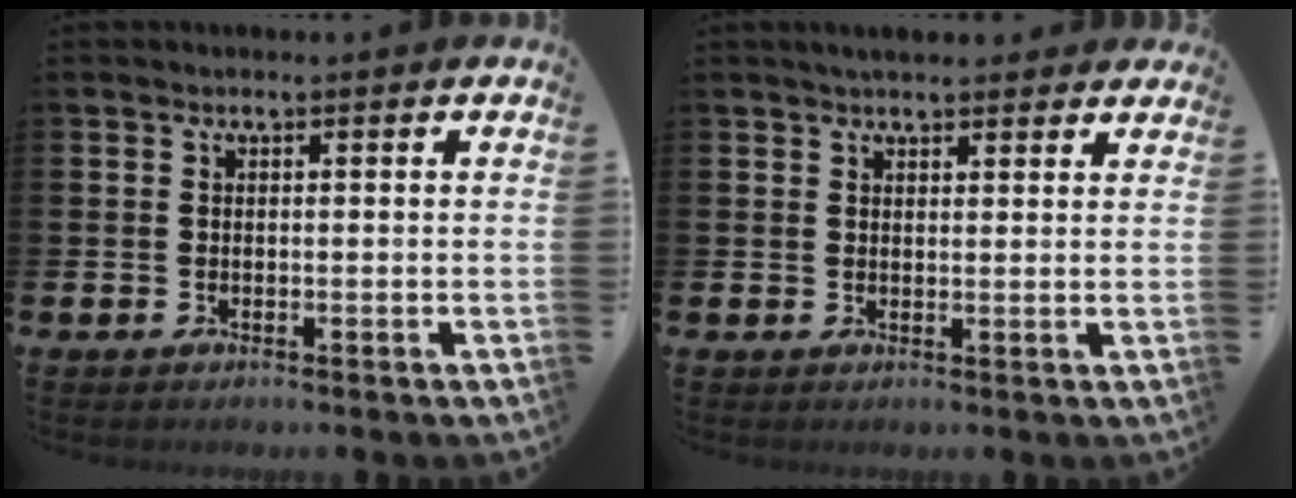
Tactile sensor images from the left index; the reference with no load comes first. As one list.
[{"total": 3.2, "force": [3.0, 0.8, 0.7], "torque": [-0.010, -0.010, 0.053]}]